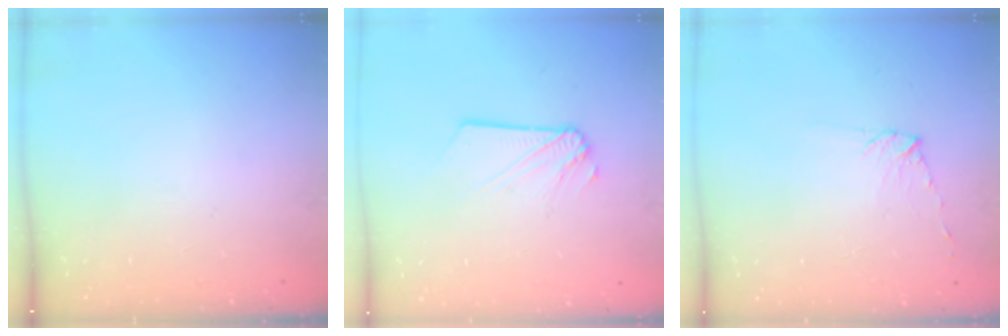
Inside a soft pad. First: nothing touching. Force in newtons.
{"total": 3.7, "press": 3.6, "slide": 0.6}
{"total": 5.3, "press": 5.3, "slide": 0.6}